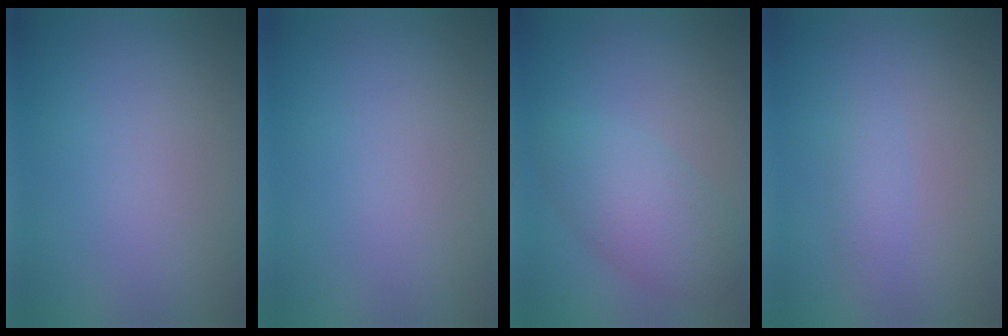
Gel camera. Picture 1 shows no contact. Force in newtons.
{"total": 0.0}
{"total": 3.9, "press": 3.9, "slide": 0.1}
{"total": 1.1, "press": 1.1, "slide": 0.0}